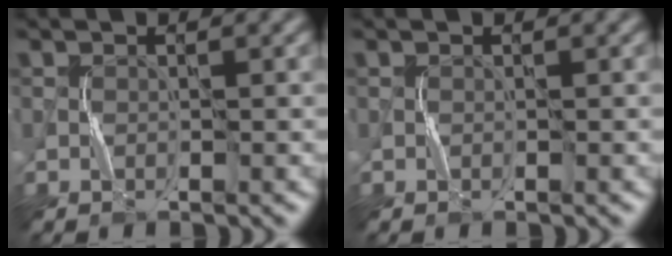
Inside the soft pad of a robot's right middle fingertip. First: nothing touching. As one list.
[{"total": 0.0}]